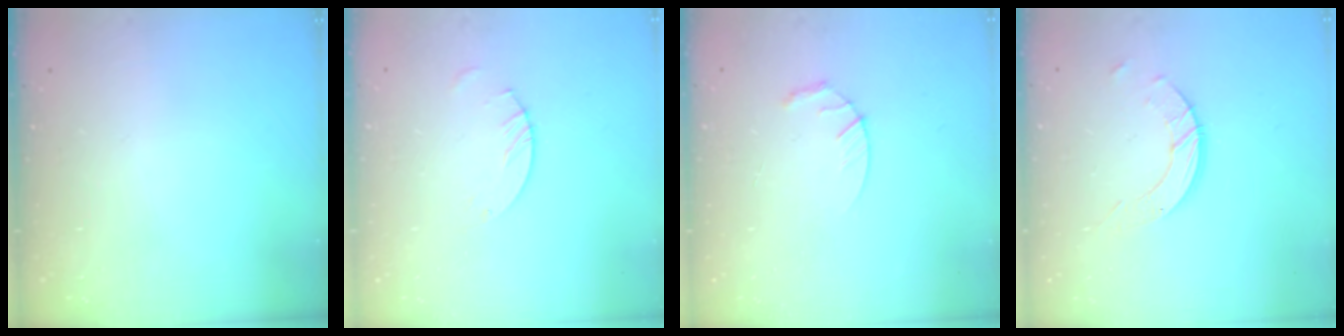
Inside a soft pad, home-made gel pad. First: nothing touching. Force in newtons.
{"total": 2.5, "press": 2.5, "slide": 0.1}
{"total": 3.6, "press": 3.6, "slide": 0.5}
{"total": 5.9, "press": 5.9, "slide": 0.5}